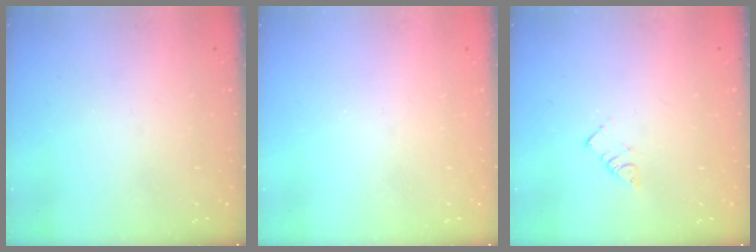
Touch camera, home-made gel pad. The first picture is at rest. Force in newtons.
{"total": 2.2, "press": 2.1, "slide": 0.4}
{"total": 2.5, "press": 2.5, "slide": 0.1}